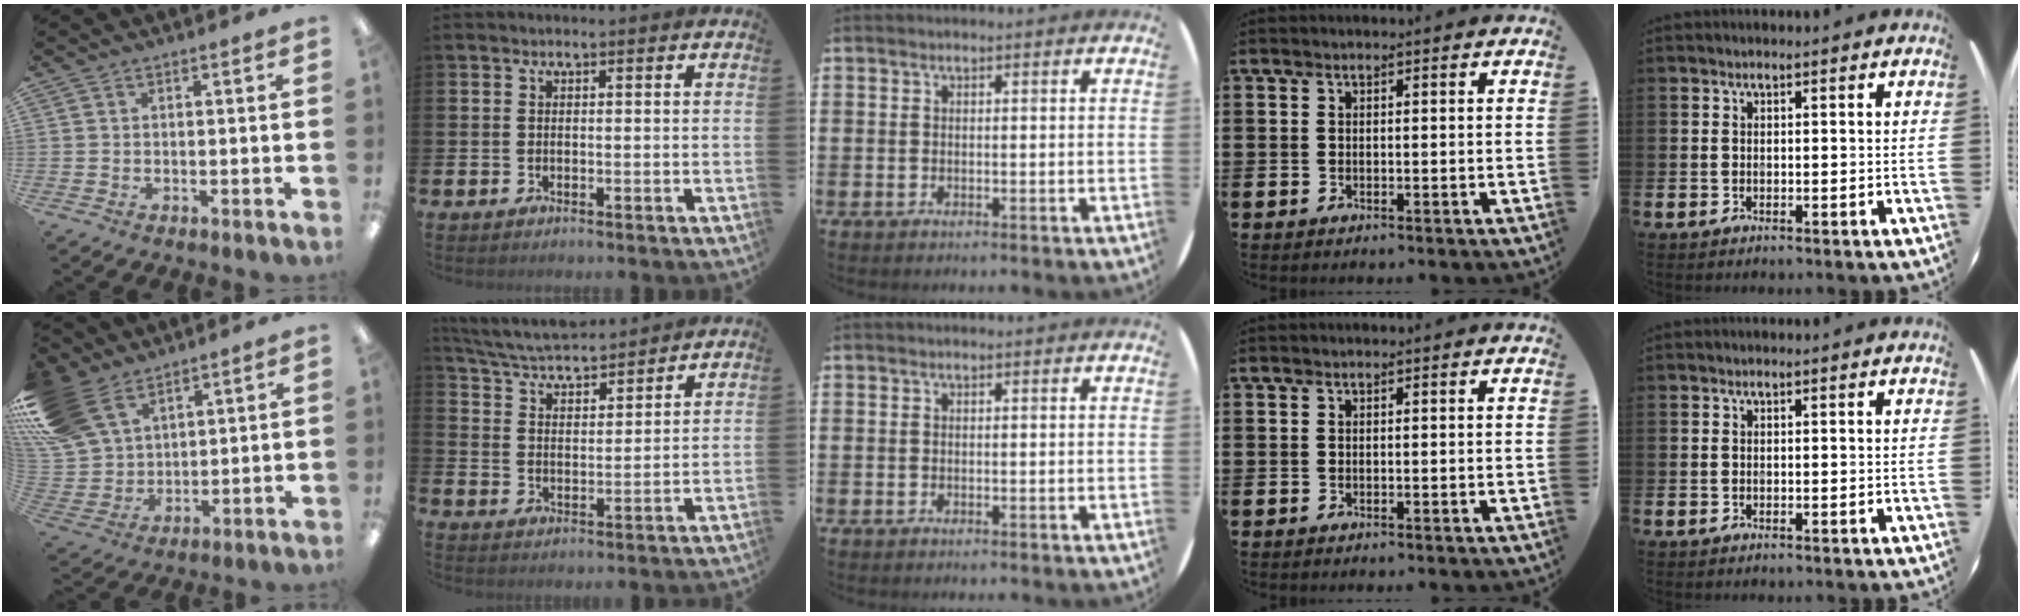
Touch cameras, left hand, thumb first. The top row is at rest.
{"thumb": {"total": 17.9, "force": [11.0, 11.3, 8.6], "torque": [-0.201, -0.044, 0.214]}, "index": {"total": 5.6, "force": [5.5, 0.6, 1.1], "torque": [-0.052, -0.036, 0.095]}}